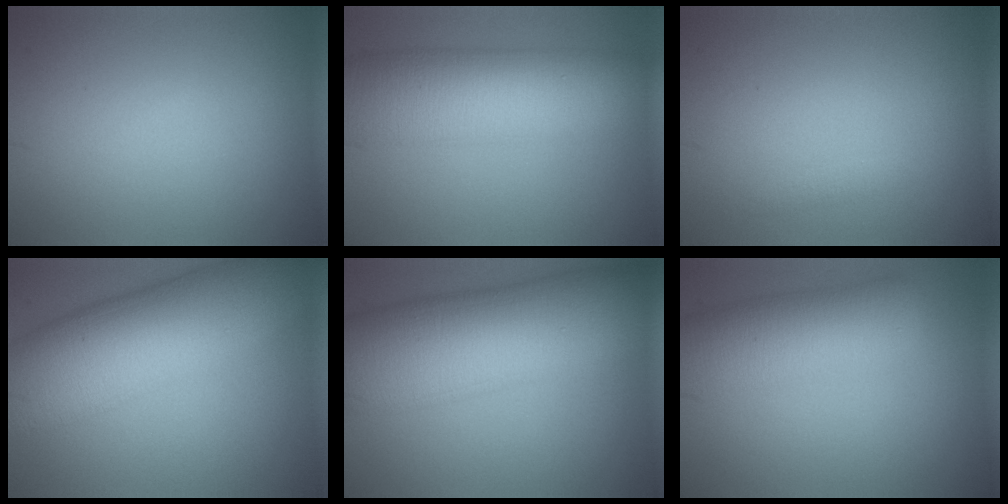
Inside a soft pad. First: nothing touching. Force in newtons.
{"total": 10.1, "press": 10.1, "slide": 0.1}
{"total": 0.6, "press": 0.6, "slide": 0.0}
{"total": 12.1, "press": 12.1, "slide": 0.4}
{"total": 13.8, "press": 13.8, "slide": 0.3}
{"total": 7.0, "press": 7.0, "slide": 0.1}